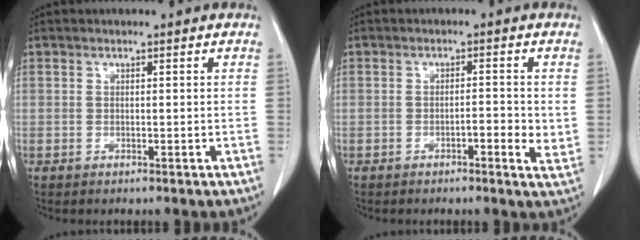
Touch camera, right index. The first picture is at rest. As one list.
[{"total": 3.6, "force": [-0.6, 0.9, 3.4], "torque": [-0.047, 0.000, -0.008]}]